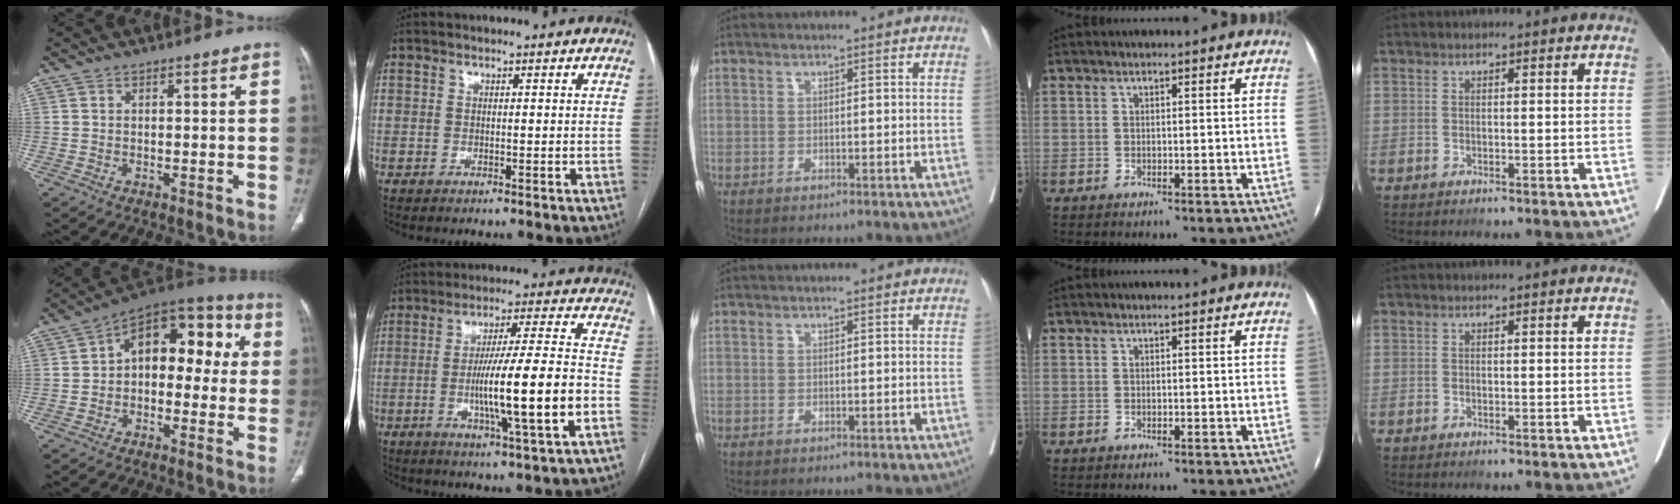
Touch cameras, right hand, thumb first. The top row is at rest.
{"thumb": {"total": 15.4, "force": [1.6, 9.6, 11.9], "torque": [-0.112, 0.055, 0.006]}, "index": {"total": 15.1, "force": [-3.8, 0.0, 14.6], "torque": [-0.254, -0.001, -0.063]}}